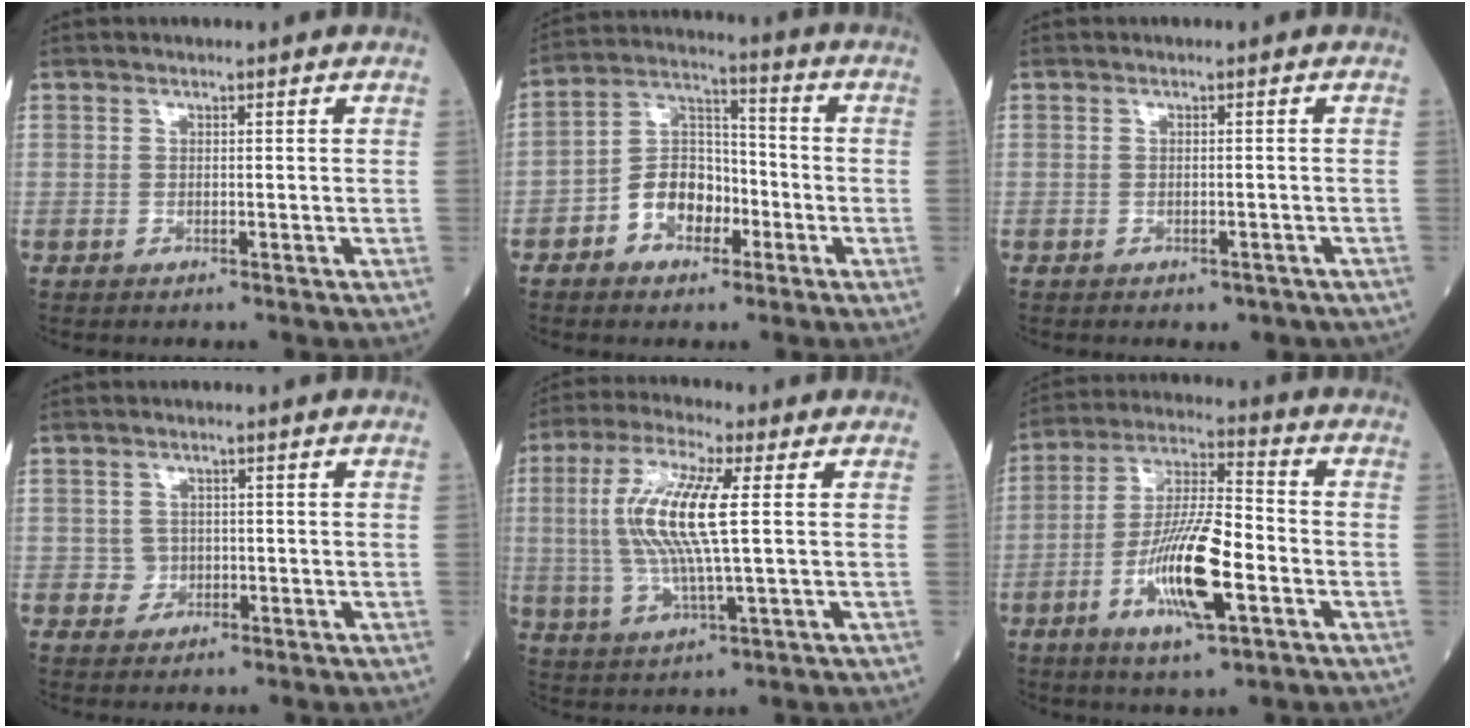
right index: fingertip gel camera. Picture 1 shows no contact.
{"total": 8.5, "force": [-3.5, 5.7, 5.3], "torque": [-0.106, 0.028, -0.064]}
{"total": 2.2, "force": [-1.7, 1.2, 0.8], "torque": [-0.005, 0.003, -0.017]}
{"total": 1.8, "force": [-0.2, 1.7, 0.2], "torque": [0.001, 0.006, -0.004]}
{"total": 11.9, "force": [1.5, 1.3, 11.7], "torque": [-0.251, 0.006, 0.027]}
{"total": 13.3, "force": [-4.6, 2.6, 12.2], "torque": [-0.235, -0.004, -0.081]}